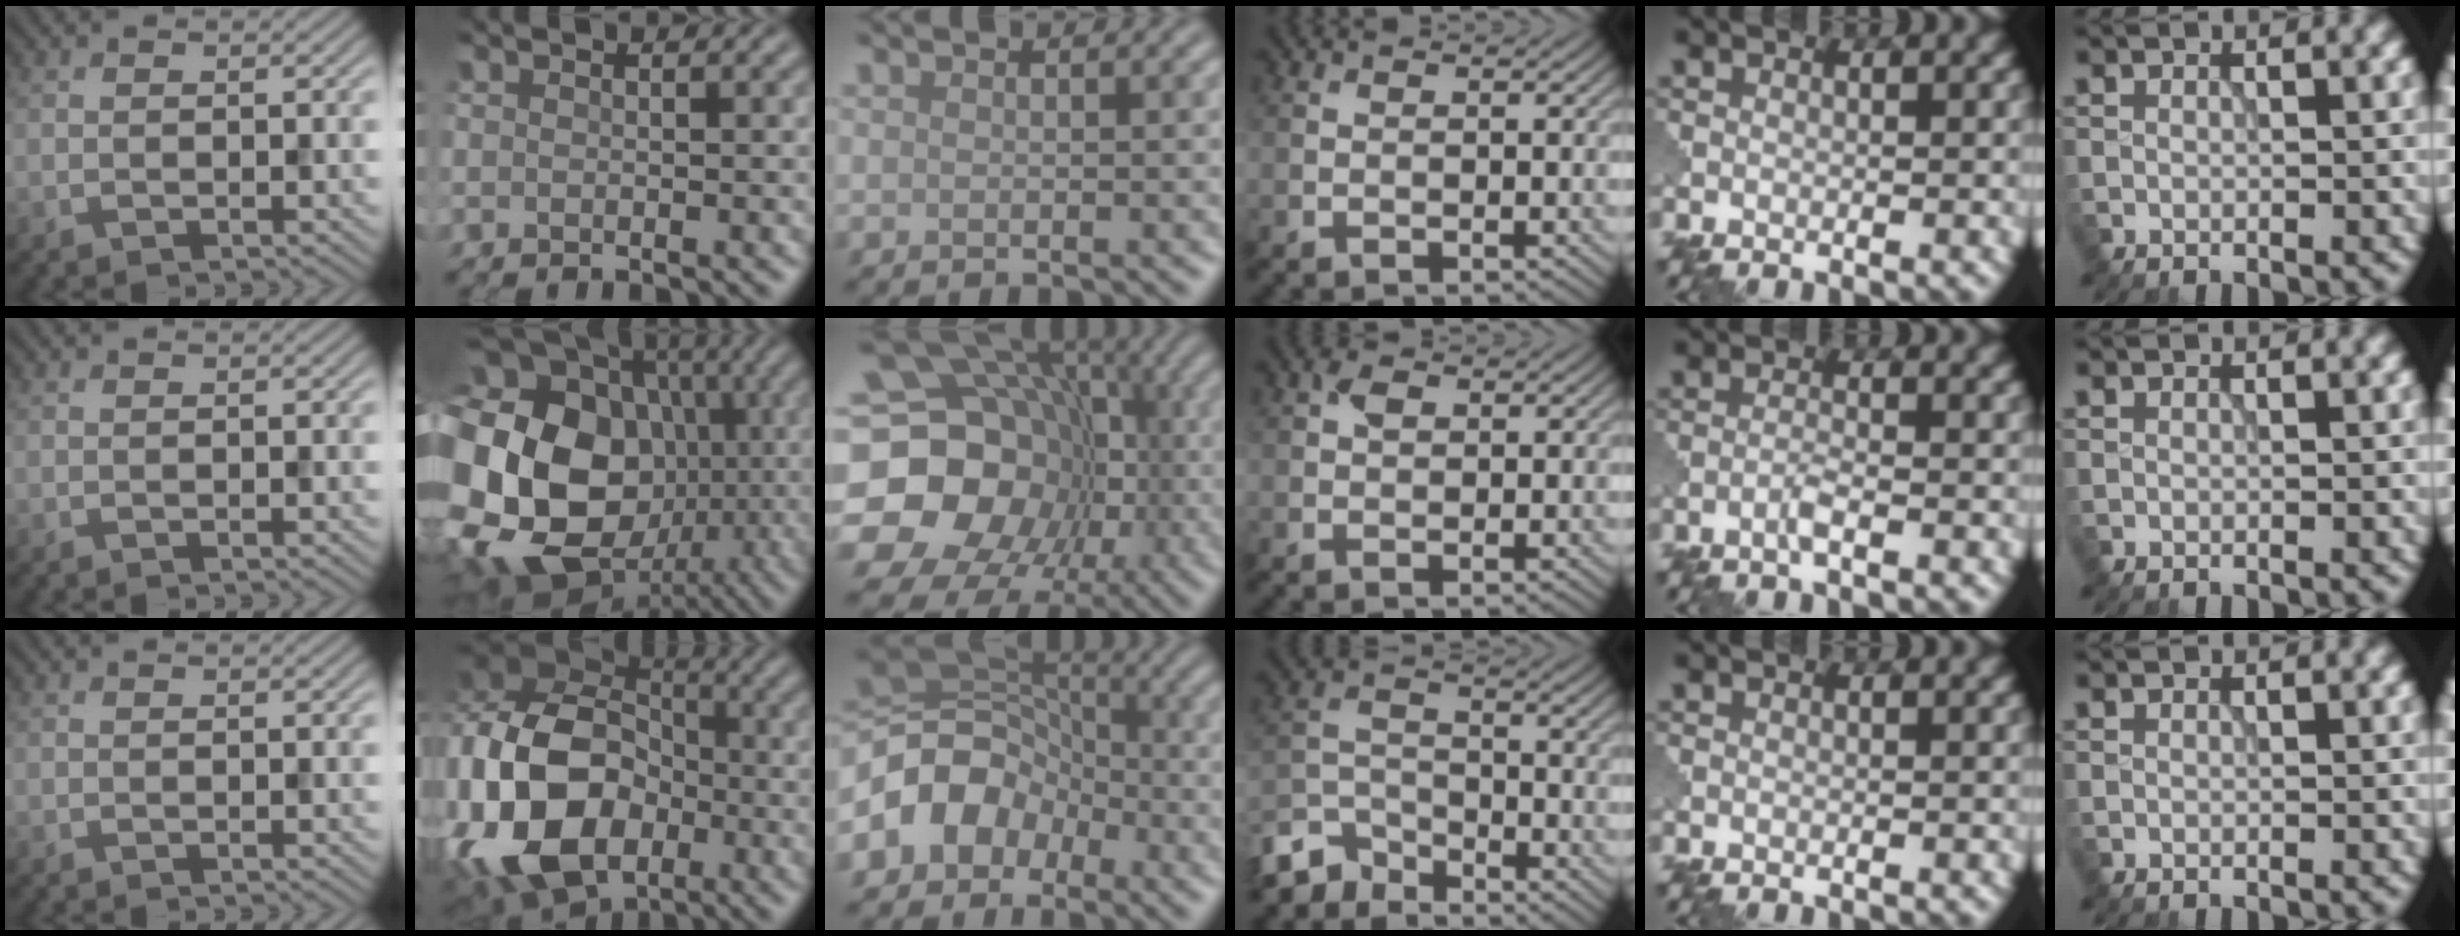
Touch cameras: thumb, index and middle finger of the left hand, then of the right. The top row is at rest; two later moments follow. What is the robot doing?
{"motion": "assemble", "object": "puzzle pieces"}